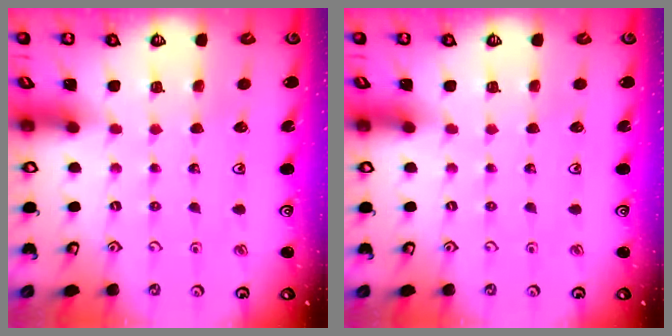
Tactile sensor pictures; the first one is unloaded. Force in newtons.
{"total": 0.0}